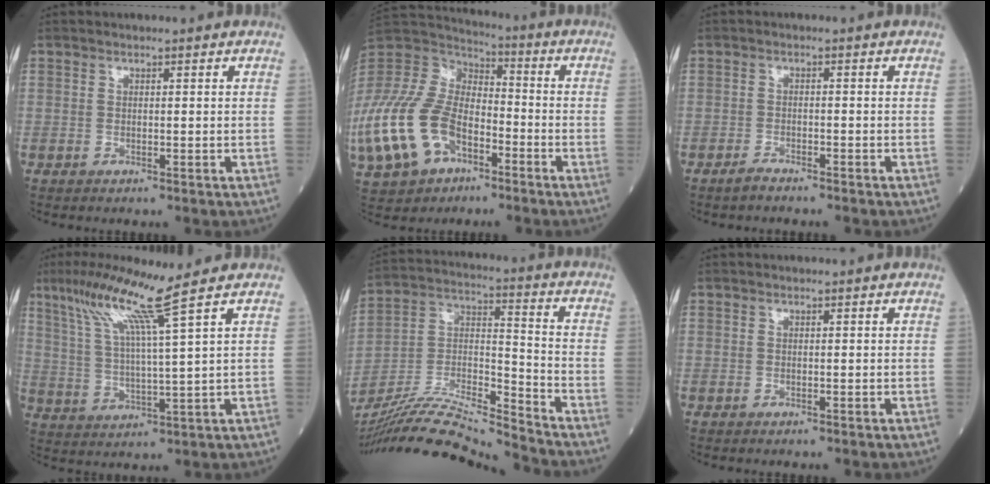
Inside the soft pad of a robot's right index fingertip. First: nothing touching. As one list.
[{"total": 20.7, "force": [-8.6, 12.5, 14.1], "torque": [-0.351, -0.001, -0.157]}, {"total": 1.8, "force": [-1.7, 0.2, 0.7], "torque": [-0.020, -0.003, -0.032]}, {"total": 10.2, "force": [6.4, -2.5, 7.5], "torque": [-0.142, 0.006, 0.120]}, {"total": 18.2, "force": [-17.2, -1.3, 5.8], "torque": [-0.111, 0.013, -0.311]}, {"total": 0.0}]